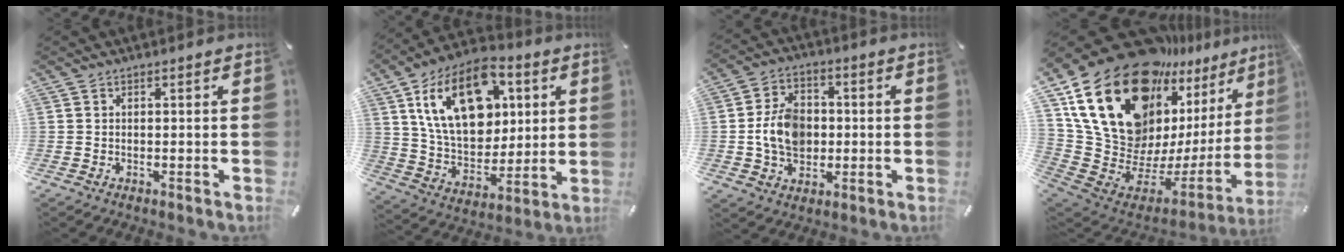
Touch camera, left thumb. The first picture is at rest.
{"total": 21.3, "force": [7.6, 14.5, 13.7], "torque": [-0.252, -0.023, 0.135]}
{"total": 9.9, "force": [-0.7, 7.9, 5.9], "torque": [-0.121, 0.010, -0.013]}
{"total": 28.3, "force": [14.1, 16.7, 18.0], "torque": [-0.276, -0.145, 0.286]}